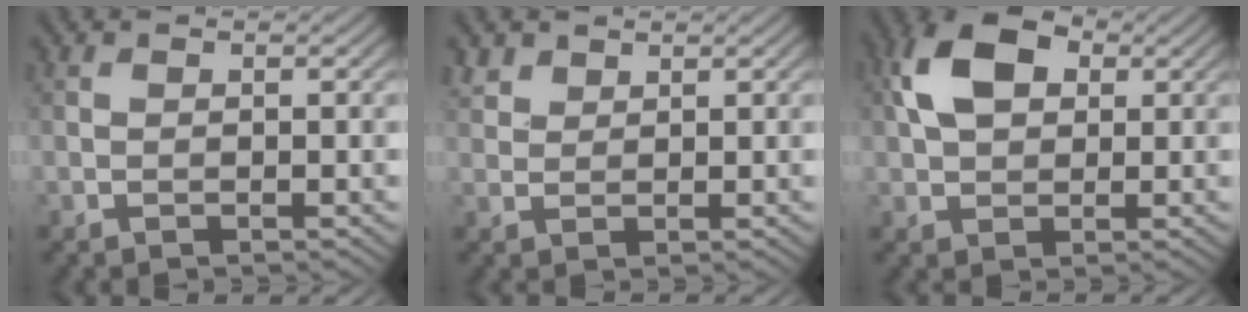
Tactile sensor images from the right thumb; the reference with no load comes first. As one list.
[{"total": 2.2, "force": [1.6, 1.3, 0.6], "torque": [-0.018, 0.003, 0.039]}, {"total": 7.7, "force": [2.2, 5.0, 5.4], "torque": [-0.119, 0.016, 0.033]}]